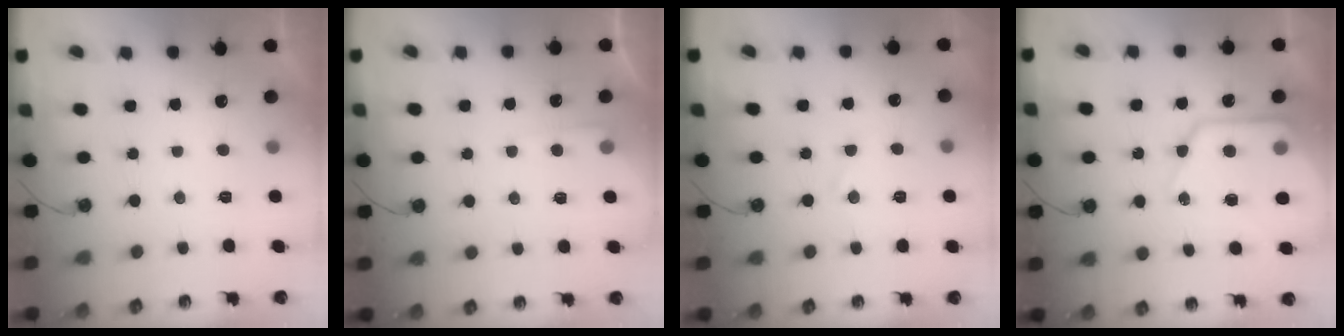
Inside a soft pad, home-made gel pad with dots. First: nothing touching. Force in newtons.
{"total": 3.3, "press": 3.2, "slide": 0.5}
{"total": 7.3, "press": 7.3, "slide": 0.4}
{"total": 15.0, "press": 14.9, "slide": 1.3}